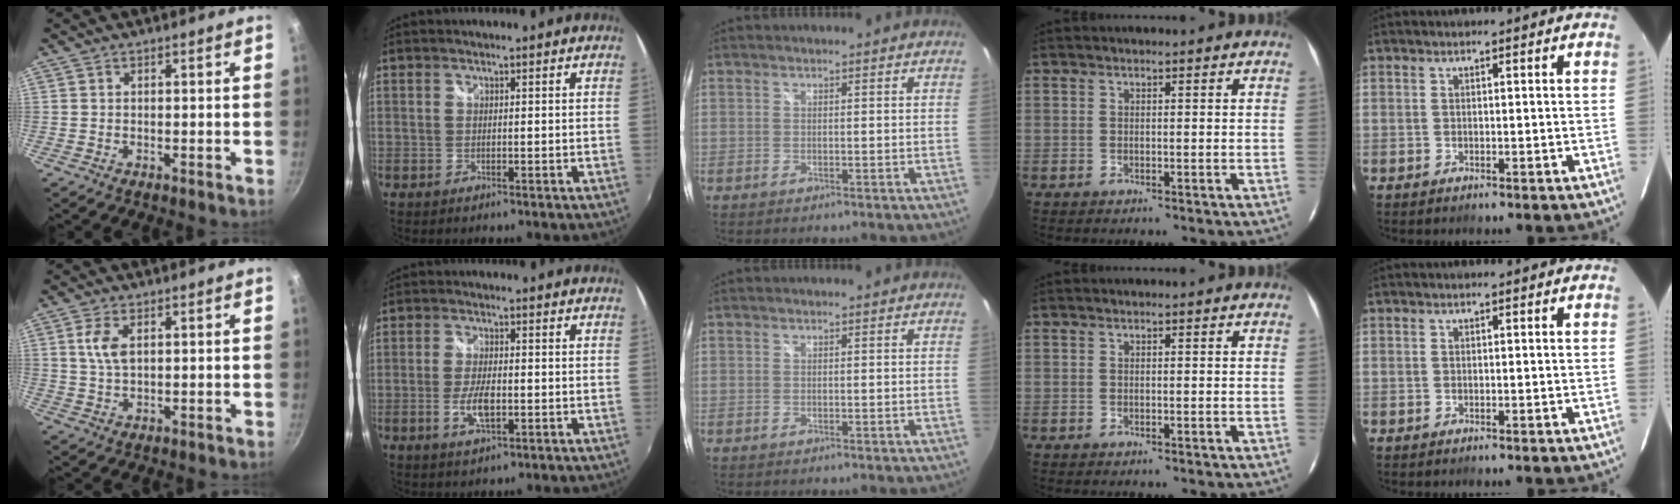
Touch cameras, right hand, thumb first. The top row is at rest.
{"thumb": {"total": 4.7, "force": [1.4, 2.4, 3.8], "torque": [-0.076, -0.003, 0.029]}, "index": {"total": 5.1, "force": [-1.4, 1.9, 4.5], "torque": [-0.096, -0.003, -0.024]}}